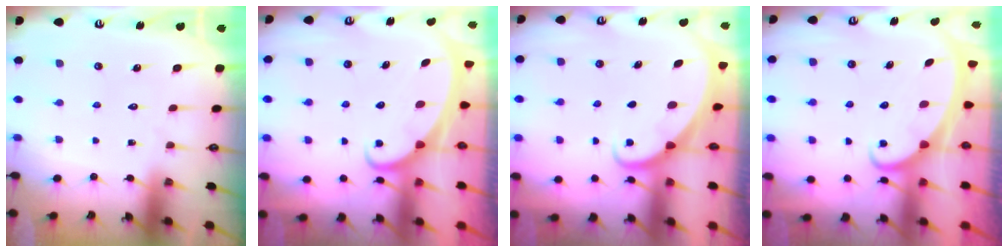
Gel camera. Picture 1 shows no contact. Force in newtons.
{"total": 2.1, "press": 2.1, "slide": 0.2}
{"total": 1.9, "press": 1.9, "slide": 0.1}
{"total": 2.3, "press": 2.3, "slide": 0.3}